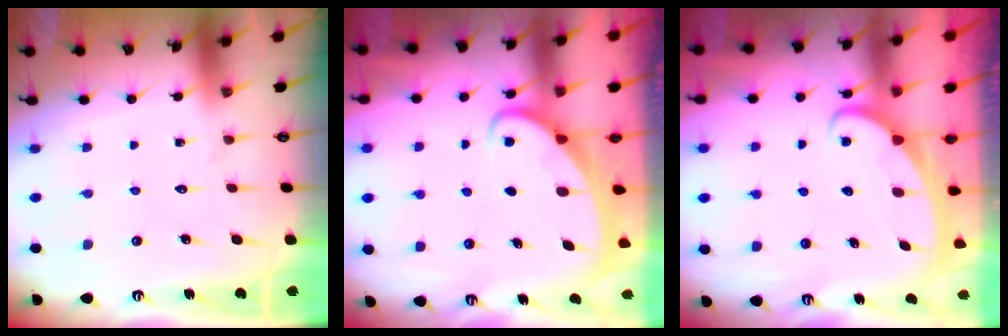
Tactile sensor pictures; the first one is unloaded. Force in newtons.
{"total": 2.0, "press": 2.0, "slide": 0.1}
{"total": 2.6, "press": 2.6, "slide": 0.3}